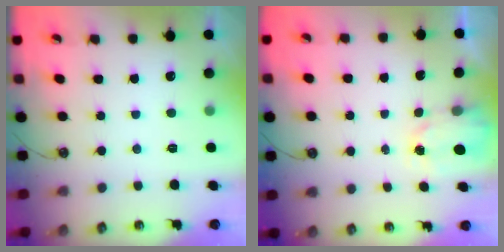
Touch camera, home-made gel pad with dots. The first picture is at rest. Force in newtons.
{"total": 1.6, "press": 1.6, "slide": 0.3}